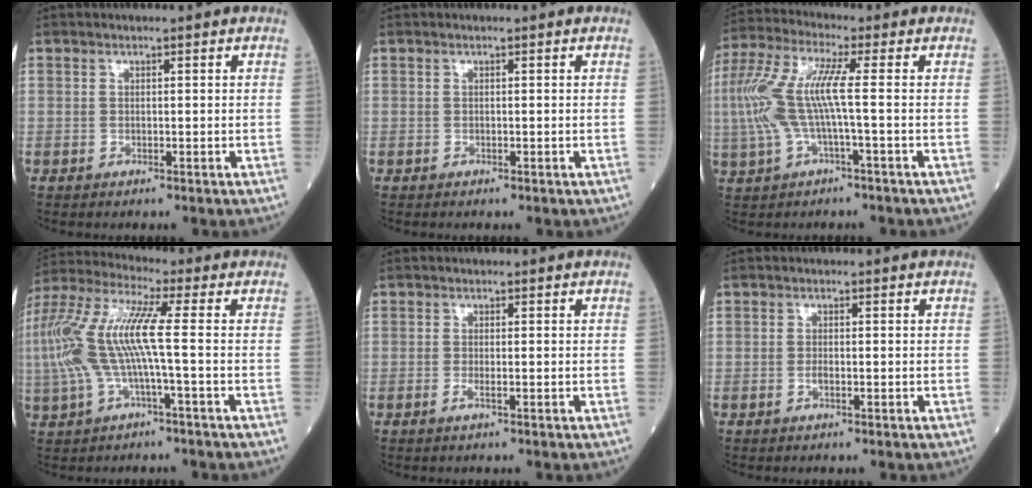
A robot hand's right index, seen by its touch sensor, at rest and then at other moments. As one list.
[{"total": 0.0}, {"total": 9.9, "force": [-0.4, 1.2, 9.8], "torque": [-0.229, 0.026, -0.013]}, {"total": 13.2, "force": [-0.7, 1.8, 13.1], "torque": [-0.298, 0.028, -0.021]}, {"total": 0.7, "force": [-0.3, 0.0, 0.7], "torque": [-0.015, 0.000, -0.005]}, {"total": 0.9, "force": [-0.3, 0.2, 0.8], "torque": [-0.017, 0.001, -0.006]}]